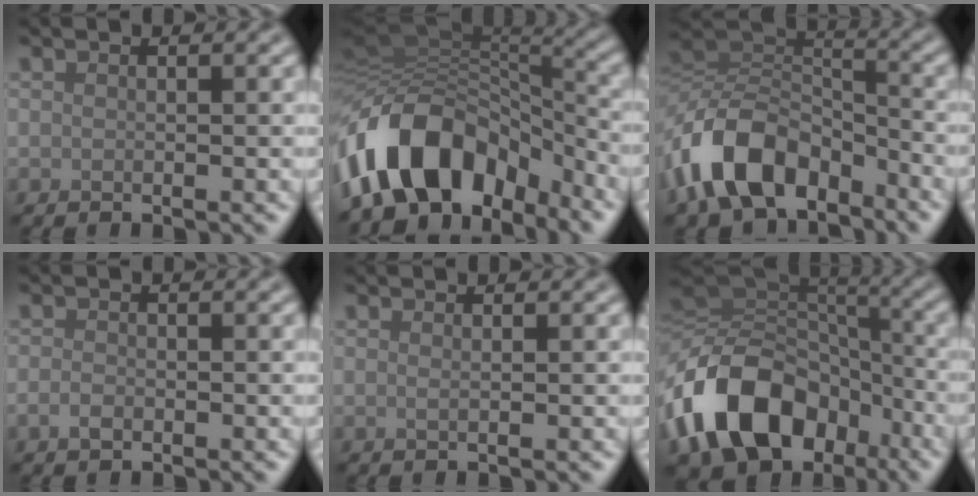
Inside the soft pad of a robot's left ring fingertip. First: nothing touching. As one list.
[{"total": 11.8, "force": [-7.0, 6.9, 6.6], "torque": [-0.114, 0.025, -0.135]}, {"total": 10.0, "force": [-5.9, 5.9, 5.5], "torque": [-0.102, 0.004, -0.124]}, {"total": 1.1, "force": [-0.6, 0.6, 0.8], "torque": [-0.015, 0.000, -0.013]}, {"total": 0.6, "force": [0.2, 0.2, 0.6], "torque": [-0.005, -0.001, 0.000]}, {"total": 14.5, "force": [-6.6, 10.0, 8.1], "torque": [-0.166, -0.004, -0.119]}]